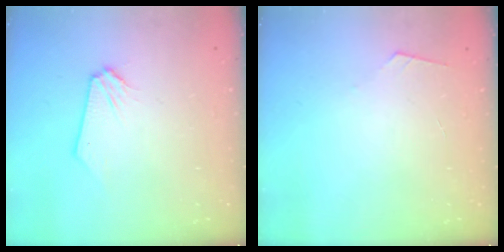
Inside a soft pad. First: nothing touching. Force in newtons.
{"total": 4.3, "press": 4.2, "slide": 0.6}